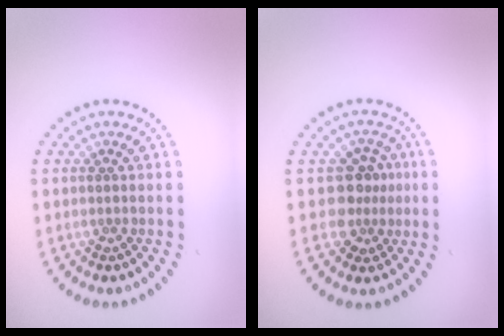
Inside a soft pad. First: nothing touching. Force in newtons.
{"total": 3.1, "press": 2.7, "slide": 1.5}